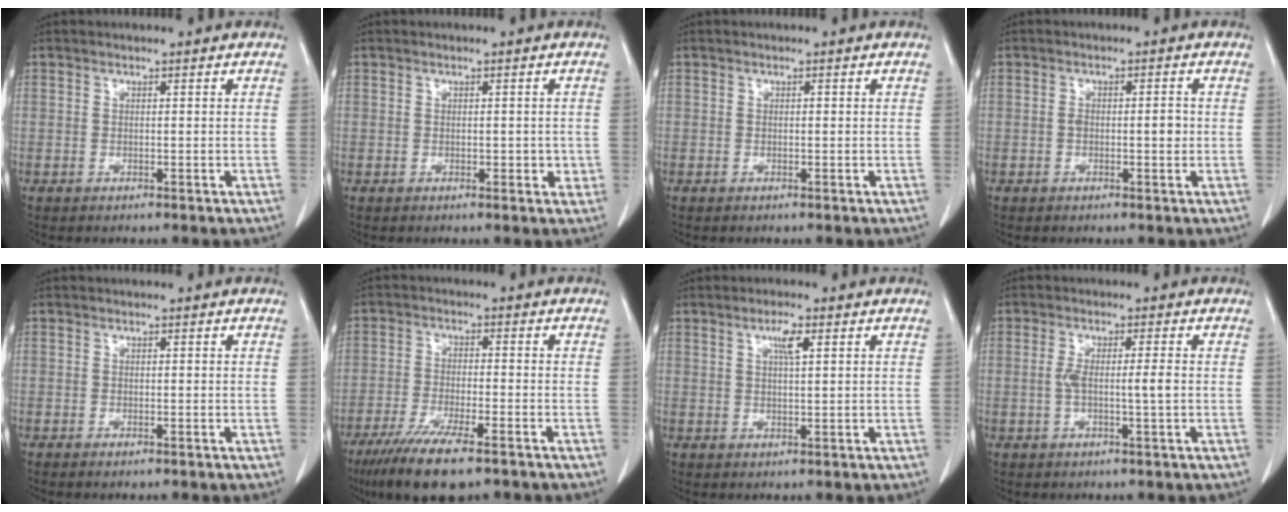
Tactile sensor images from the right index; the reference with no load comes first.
{"total": 2.0, "force": [0.0, 1.3, 1.4], "torque": [-0.009, 0.005, 0.004]}
{"total": 0.0}
{"total": 2.5, "force": [-0.2, 1.0, 2.3], "torque": [-0.034, 0.004, 0.001]}
{"total": 0.6, "force": [-0.4, 0.0, 0.4], "torque": [-0.011, -0.001, -0.007]}
{"total": 11.0, "force": [-7.7, 1.7, 7.6], "torque": [-0.130, -0.025, -0.125]}
{"total": 2.8, "force": [1.2, 0.4, 2.4], "torque": [-0.046, 0.001, 0.021]}
{"total": 3.7, "force": [-0.2, 0.0, 3.7], "torque": [-0.071, 0.005, 0.001]}